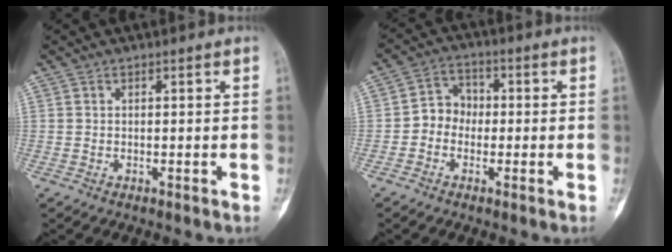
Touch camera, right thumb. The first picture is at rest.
{"total": 5.3, "force": [-1.1, 4.6, 2.4], "torque": [-0.015, 0.022, -0.035]}